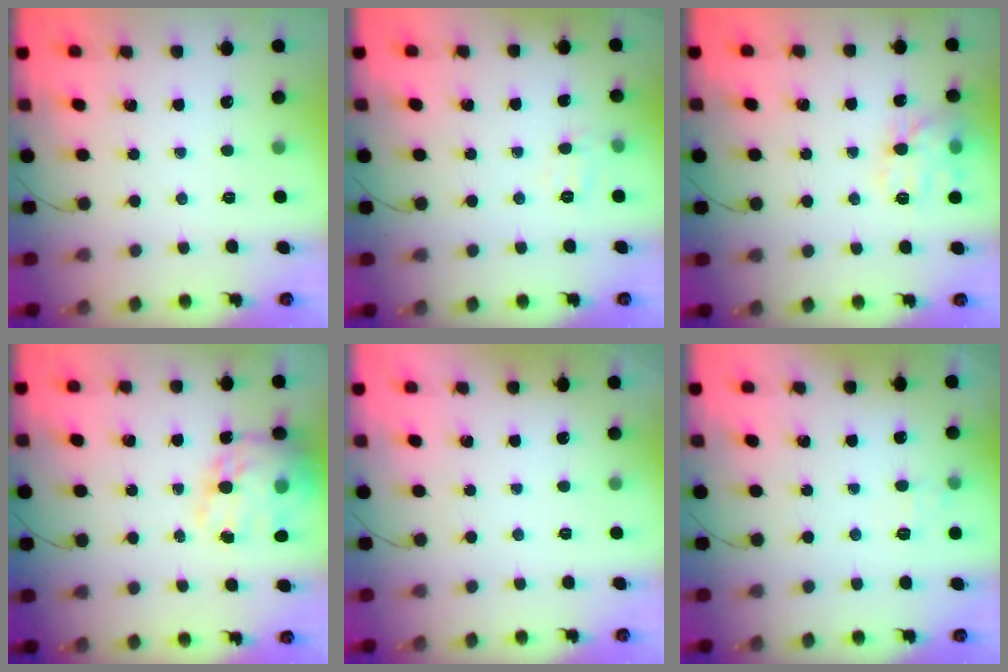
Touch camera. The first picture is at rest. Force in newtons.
{"total": 6.5, "press": 6.3, "slide": 1.4}
{"total": 12.1, "press": 12.0, "slide": 0.8}
{"total": 19.3, "press": 18.8, "slide": 4.4}
{"total": 1.9, "press": 1.9, "slide": 0.3}
{"total": 6.8, "press": 6.6, "slide": 1.7}